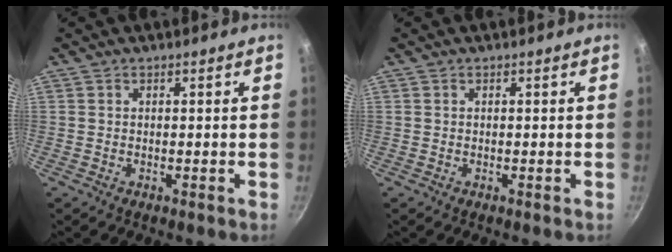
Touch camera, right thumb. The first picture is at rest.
{"total": 0.0}